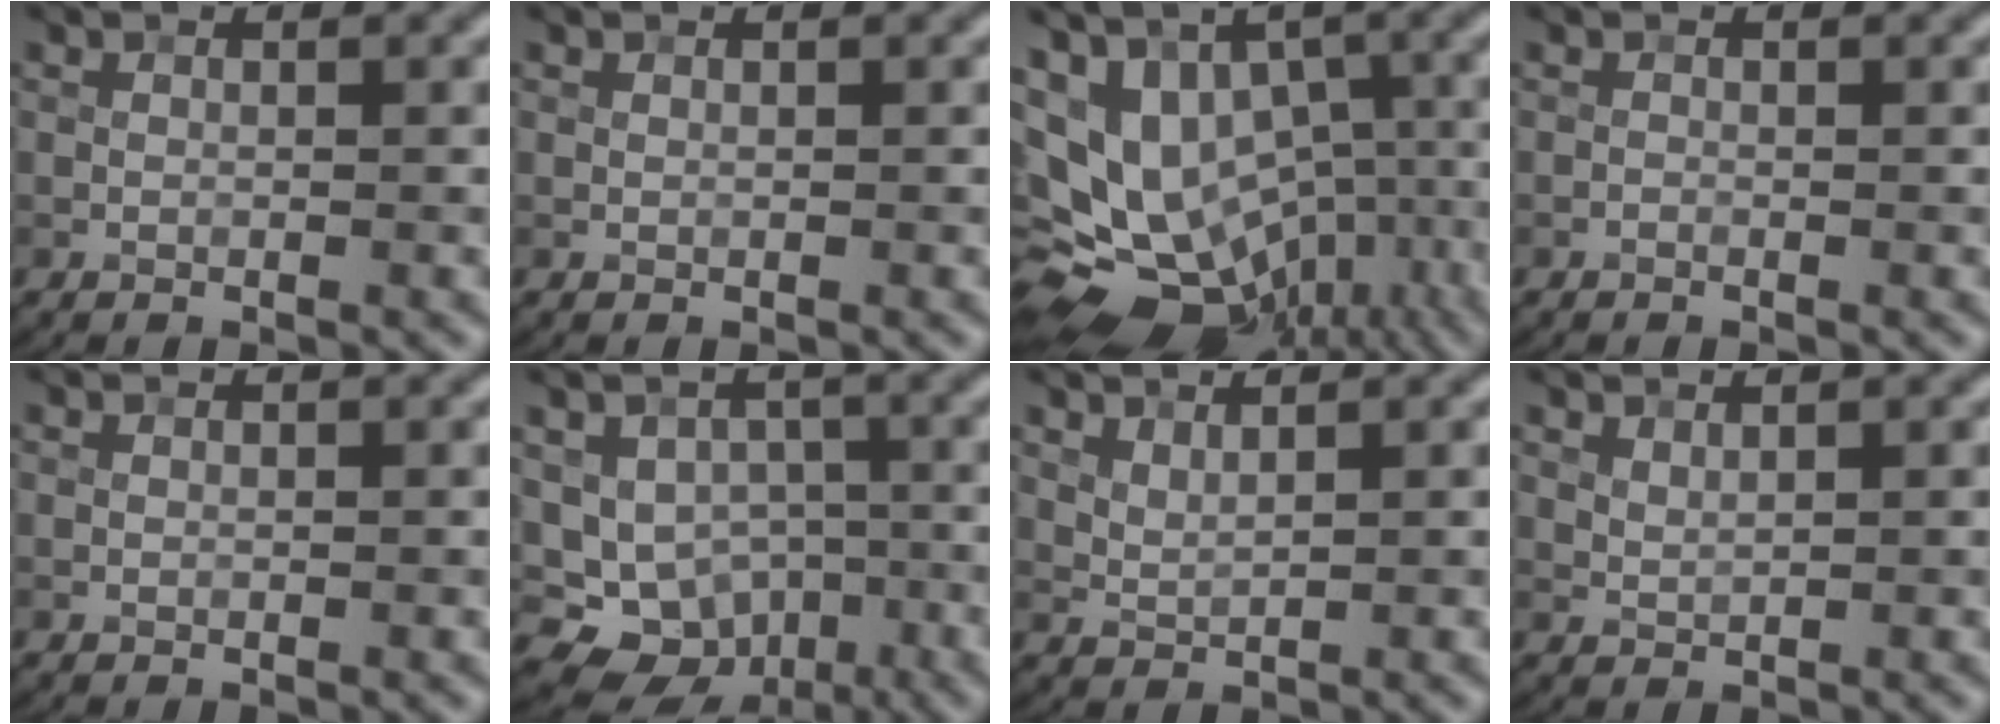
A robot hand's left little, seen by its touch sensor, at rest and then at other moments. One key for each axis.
{"total": 0.0}
{"total": 15.3, "fx": -2.4, "fy": 12.0, "fz": 9.2, "tx": -0.192, "ty": -0.013, "tz": 0.004}
{"total": 0.0}
{"total": 0.0}
{"total": 9.8, "fx": -3.3, "fy": 8.1, "fz": 4.4, "tx": -0.048, "ty": -0.018, "tz": -0.054}
{"total": 1.6, "fx": 1.3, "fy": 0.4, "fz": 0.9, "tx": -0.025, "ty": -0.003, "tz": 0.032}
{"total": 1.2, "fx": 1.0, "fy": 0.3, "fz": 0.5, "tx": -0.017, "ty": -0.002, "tz": 0.023}